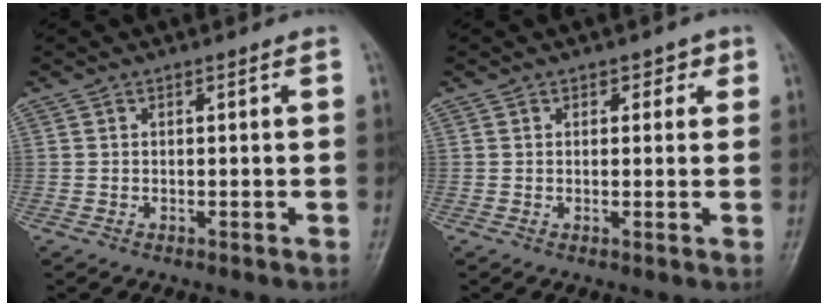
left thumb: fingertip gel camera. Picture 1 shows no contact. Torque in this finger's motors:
{"motor_torque": [-0.20, 0.05, 0.00, -0.01, 0.05]}